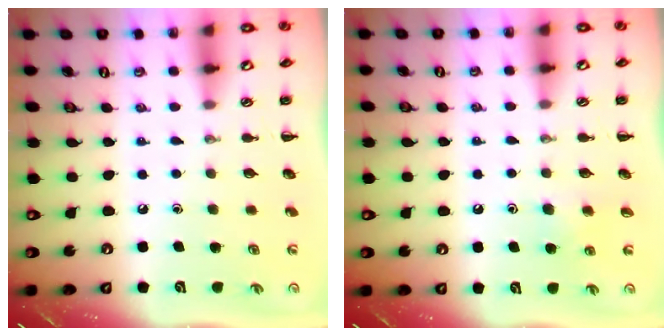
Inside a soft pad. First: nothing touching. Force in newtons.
{"total": 4.2, "press": 4.0, "slide": 1.4}